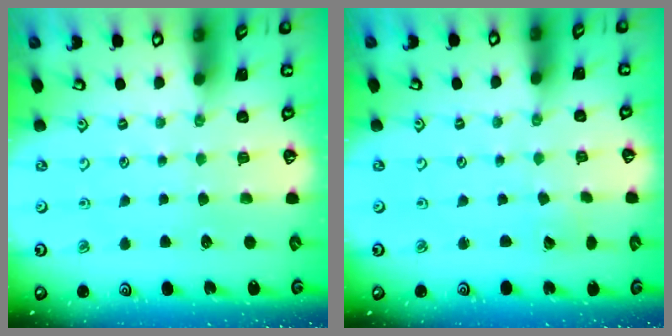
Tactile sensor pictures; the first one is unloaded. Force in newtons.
{"total": 1.6, "press": 1.6, "slide": 0.0}